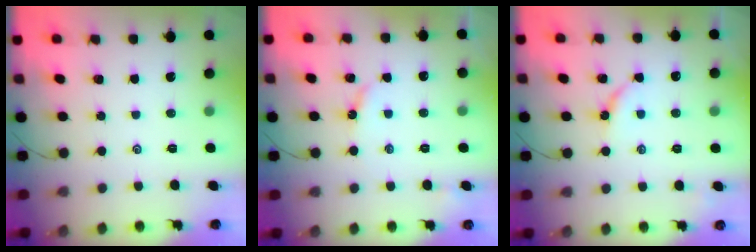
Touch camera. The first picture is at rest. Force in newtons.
{"total": 3.4, "press": 3.3, "slide": 0.5}
{"total": 3.5, "press": 3.4, "slide": 0.5}